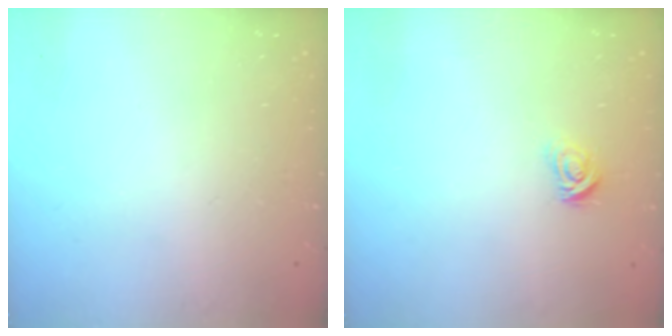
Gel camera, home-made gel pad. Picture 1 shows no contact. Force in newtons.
{"total": 2.6, "press": 2.6, "slide": 0.3}